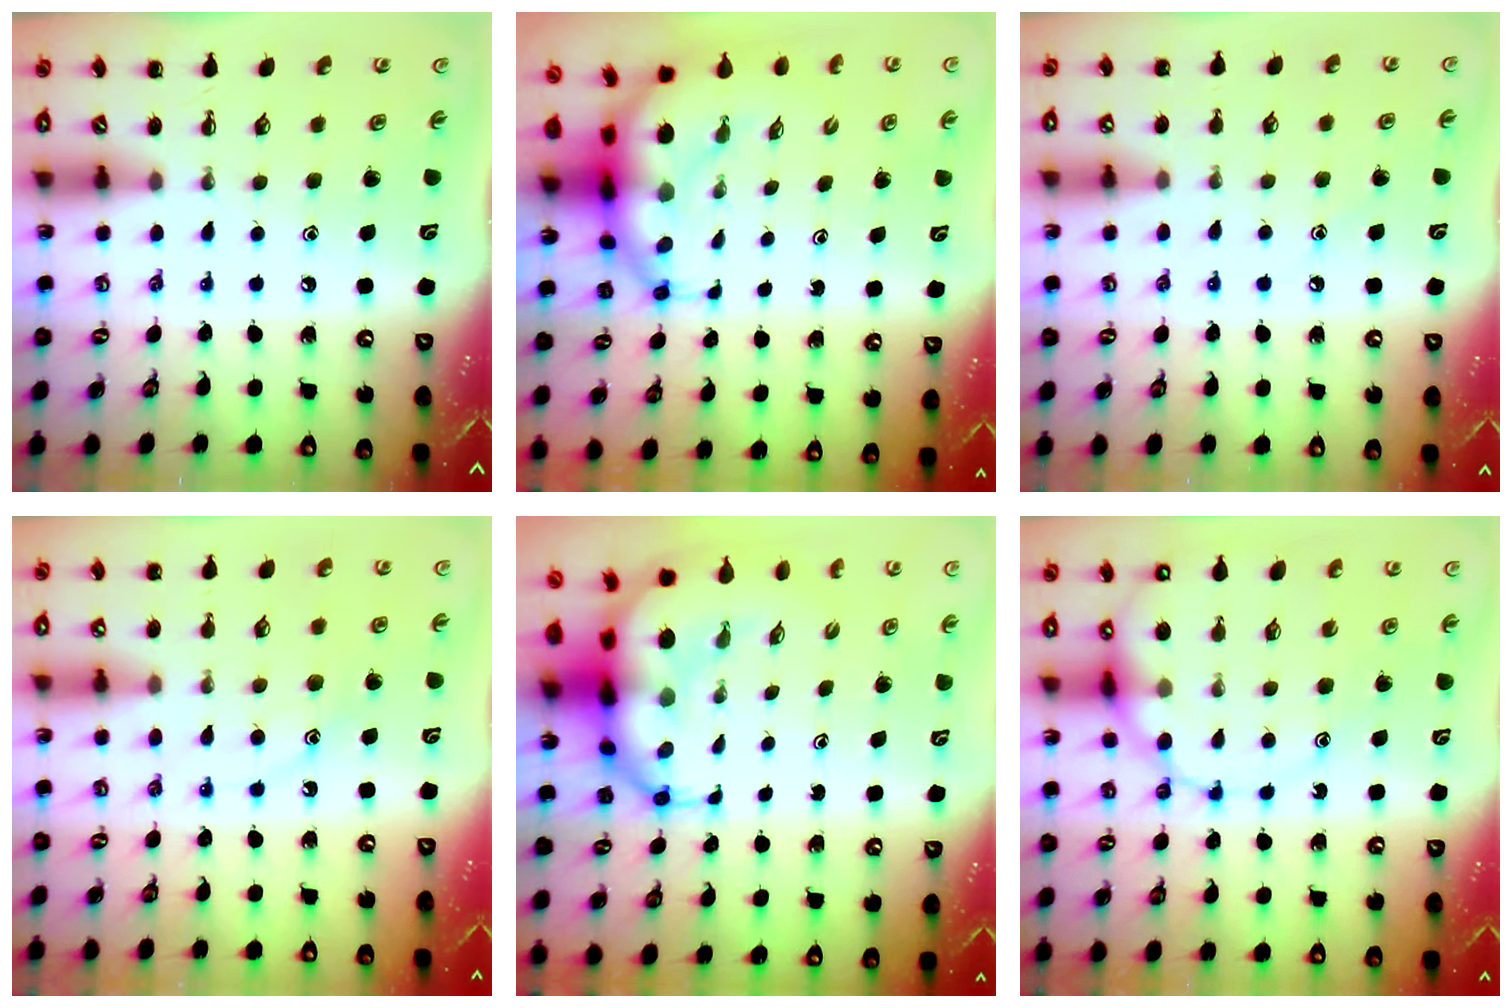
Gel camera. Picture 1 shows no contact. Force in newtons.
{"total": 7.5, "press": 7.2, "slide": 2.1}
{"total": 7.3, "press": 6.9, "slide": 2.4}
{"total": 11.2, "press": 11.1, "slide": 1.0}
{"total": 11.3, "press": 10.9, "slide": 3.2}
{"total": 14.3, "press": 13.9, "slide": 3.3}